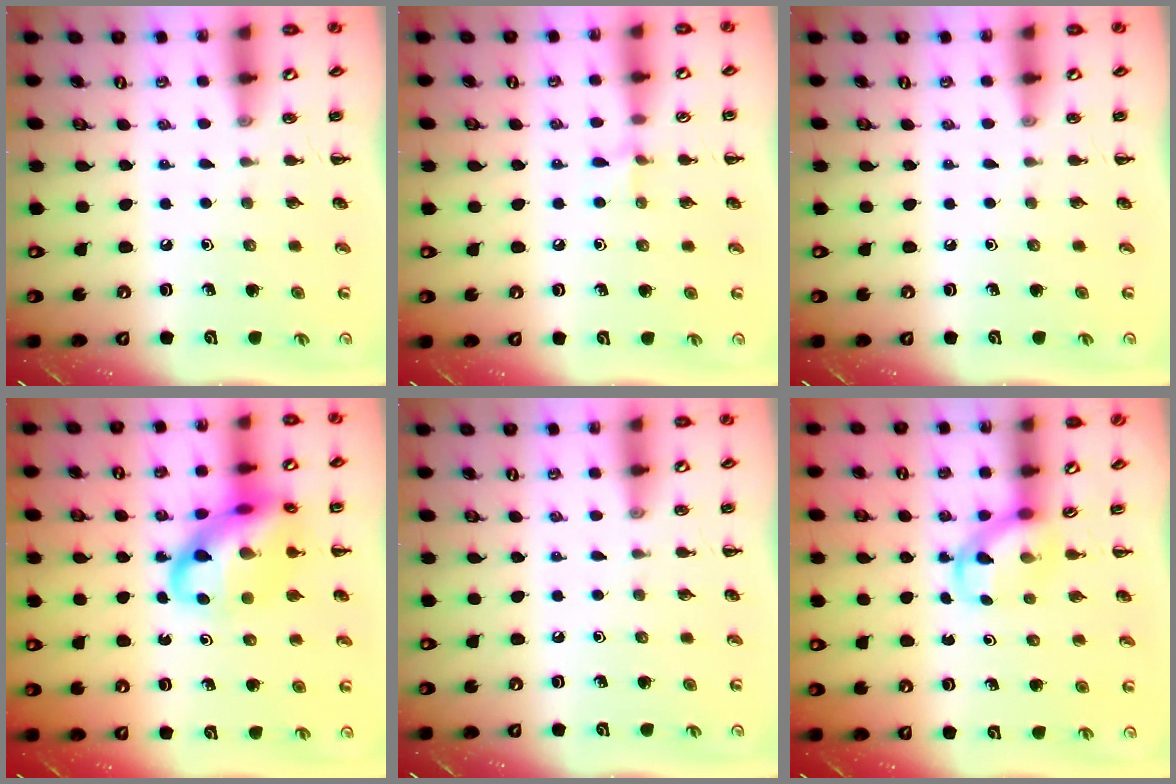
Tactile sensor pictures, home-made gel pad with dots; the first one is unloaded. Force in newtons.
{"total": 5.3, "press": 4.9, "slide": 1.8}
{"total": 0.0}
{"total": 17.2, "press": 17.0, "slide": 2.6}
{"total": 0.0}
{"total": 3.4, "press": 3.2, "slide": 1.0}